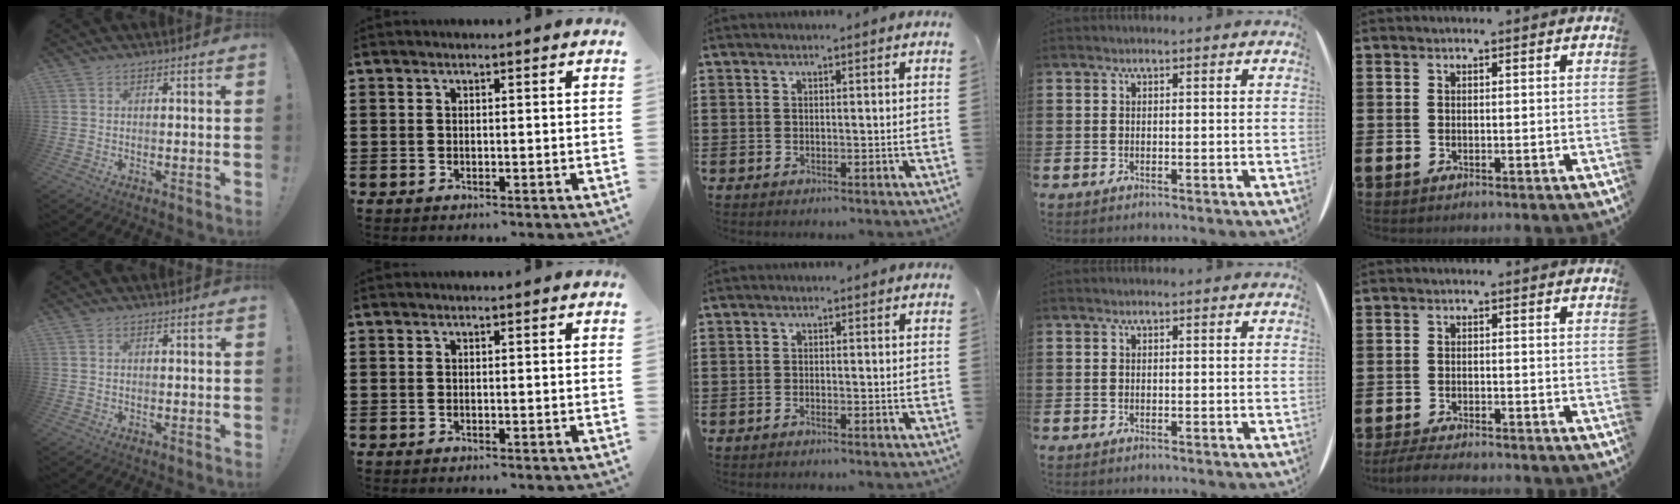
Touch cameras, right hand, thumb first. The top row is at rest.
{"thumb": {"total": 0.7, "force": [0.3, 0.6, 0.2], "torque": [-0.007, 0.005, 0.006]}, "middle": {"total": 0.8, "force": [-0.7, -0.1, 0.4], "torque": [-0.010, -0.005, -0.012]}, "little": {"total": 2.3, "force": [-2.2, 0.1, 0.6], "torque": [-0.011, 0.005, -0.045]}}